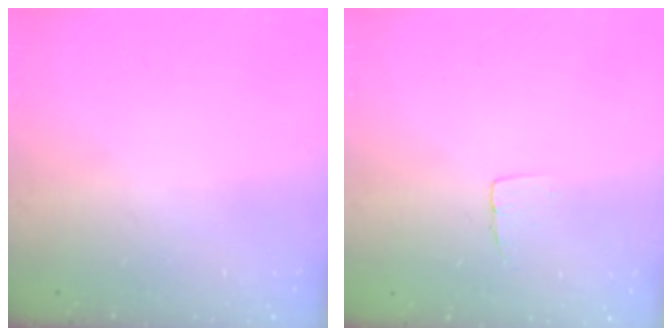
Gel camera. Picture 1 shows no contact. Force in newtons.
{"total": 3.9, "press": 3.9, "slide": 0.3}